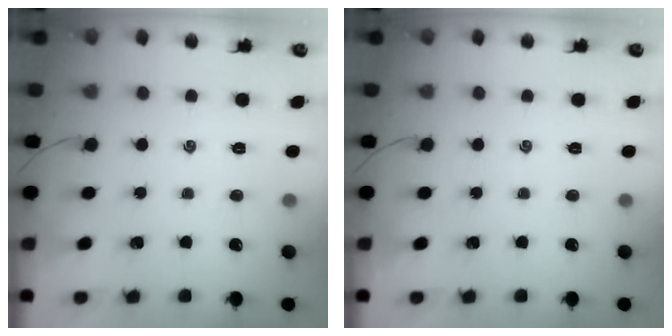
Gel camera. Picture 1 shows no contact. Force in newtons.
{"total": 0.0}